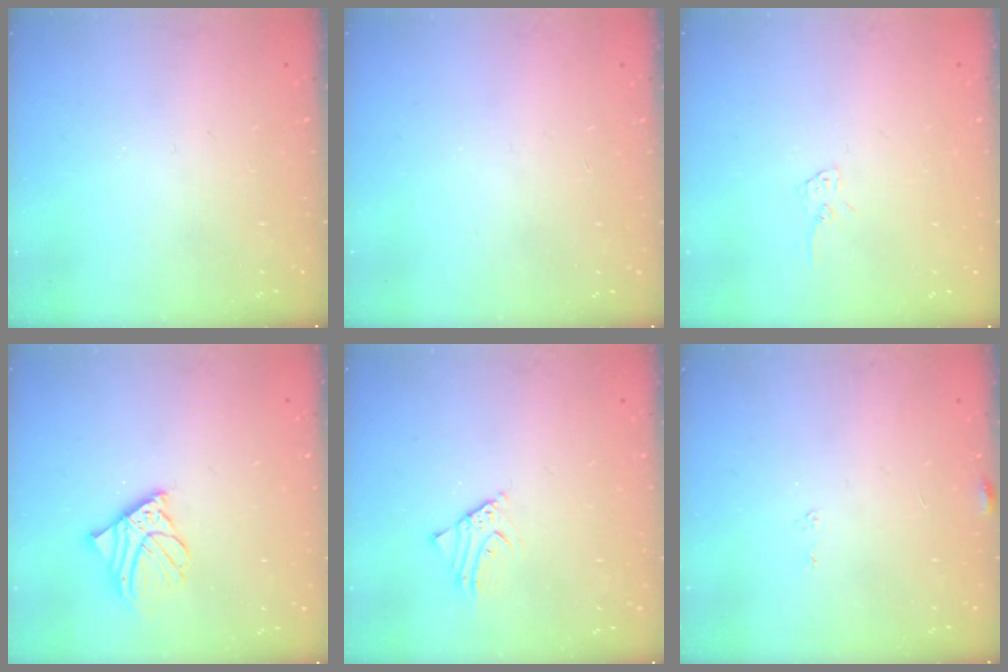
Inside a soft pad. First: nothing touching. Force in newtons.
{"total": 2.8, "press": 2.8, "slide": 0.3}
{"total": 4.7, "press": 4.7, "slide": 0.6}
{"total": 6.9, "press": 6.9, "slide": 1.0}
{"total": 2.7, "press": 2.6, "slide": 0.2}
{"total": 5.4, "press": 5.4, "slide": 0.2}